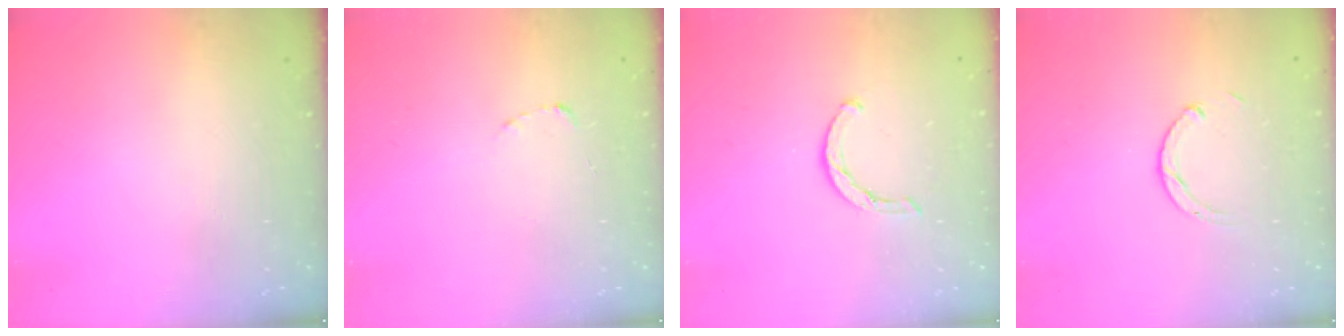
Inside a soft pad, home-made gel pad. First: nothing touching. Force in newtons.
{"total": 1.8, "press": 1.7, "slide": 0.3}
{"total": 3.5, "press": 3.5, "slide": 0.3}
{"total": 2.9, "press": 2.9, "slide": 0.4}